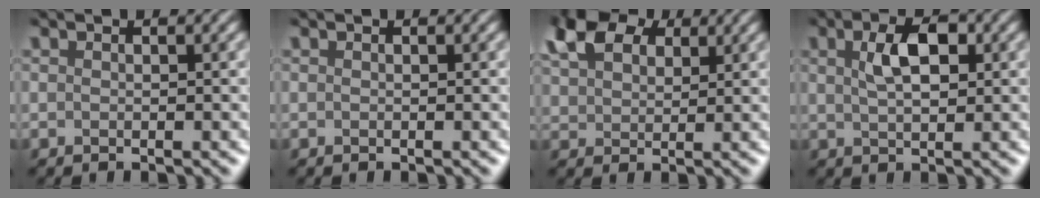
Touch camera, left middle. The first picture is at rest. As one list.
[{"total": 0.0}, {"total": 4.9, "force": [3.6, 2.8, 1.9], "torque": [-0.080, 0.030, 0.077]}, {"total": 1.3, "force": [0.5, -0.2, 1.2], "torque": [-0.050, 0.006, 0.030]}]